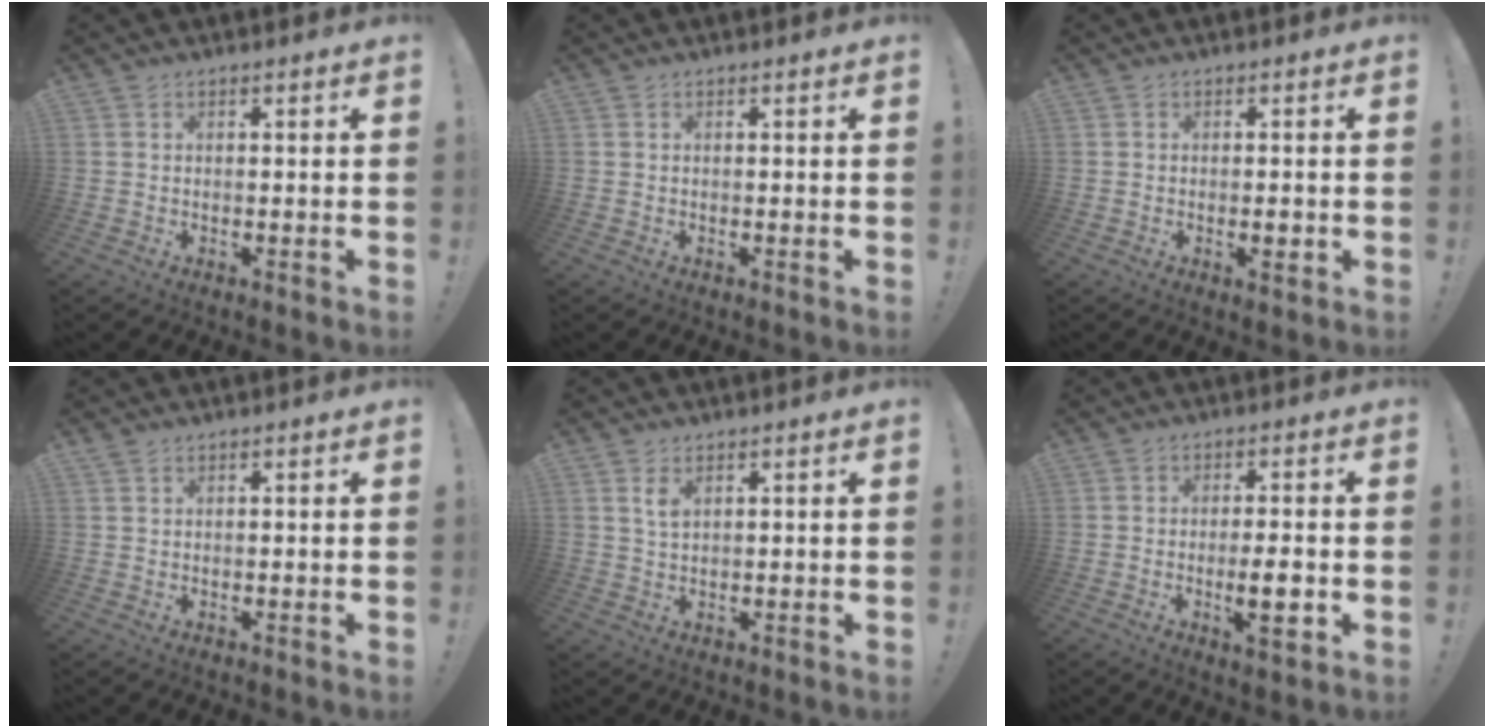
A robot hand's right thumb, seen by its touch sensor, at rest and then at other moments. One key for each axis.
{"total": 0.0}
{"total": 2.3, "fx": -0.6, "fy": 0.6, "fz": 2.1, "tx": -0.025, "ty": -0.001, "tz": -0.011}
{"total": 0.8, "fx": 0.6, "fy": 0.4, "fz": 0.2, "tx": 0.003, "ty": -0.004, "tz": 0.012}
{"total": 3.0, "fx": 1.6, "fy": 1.5, "fz": 2.1, "tx": -0.031, "ty": -0.007, "tz": 0.025}
{"total": 7.3, "fx": -1.9, "fy": 1.4, "fz": 6.9, "tx": -0.098, "ty": -0.005, "tz": -0.032}